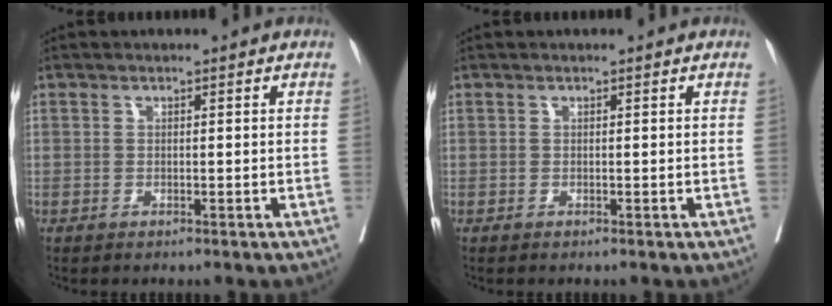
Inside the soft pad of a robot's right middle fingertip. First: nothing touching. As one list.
[{"total": 0.0}]